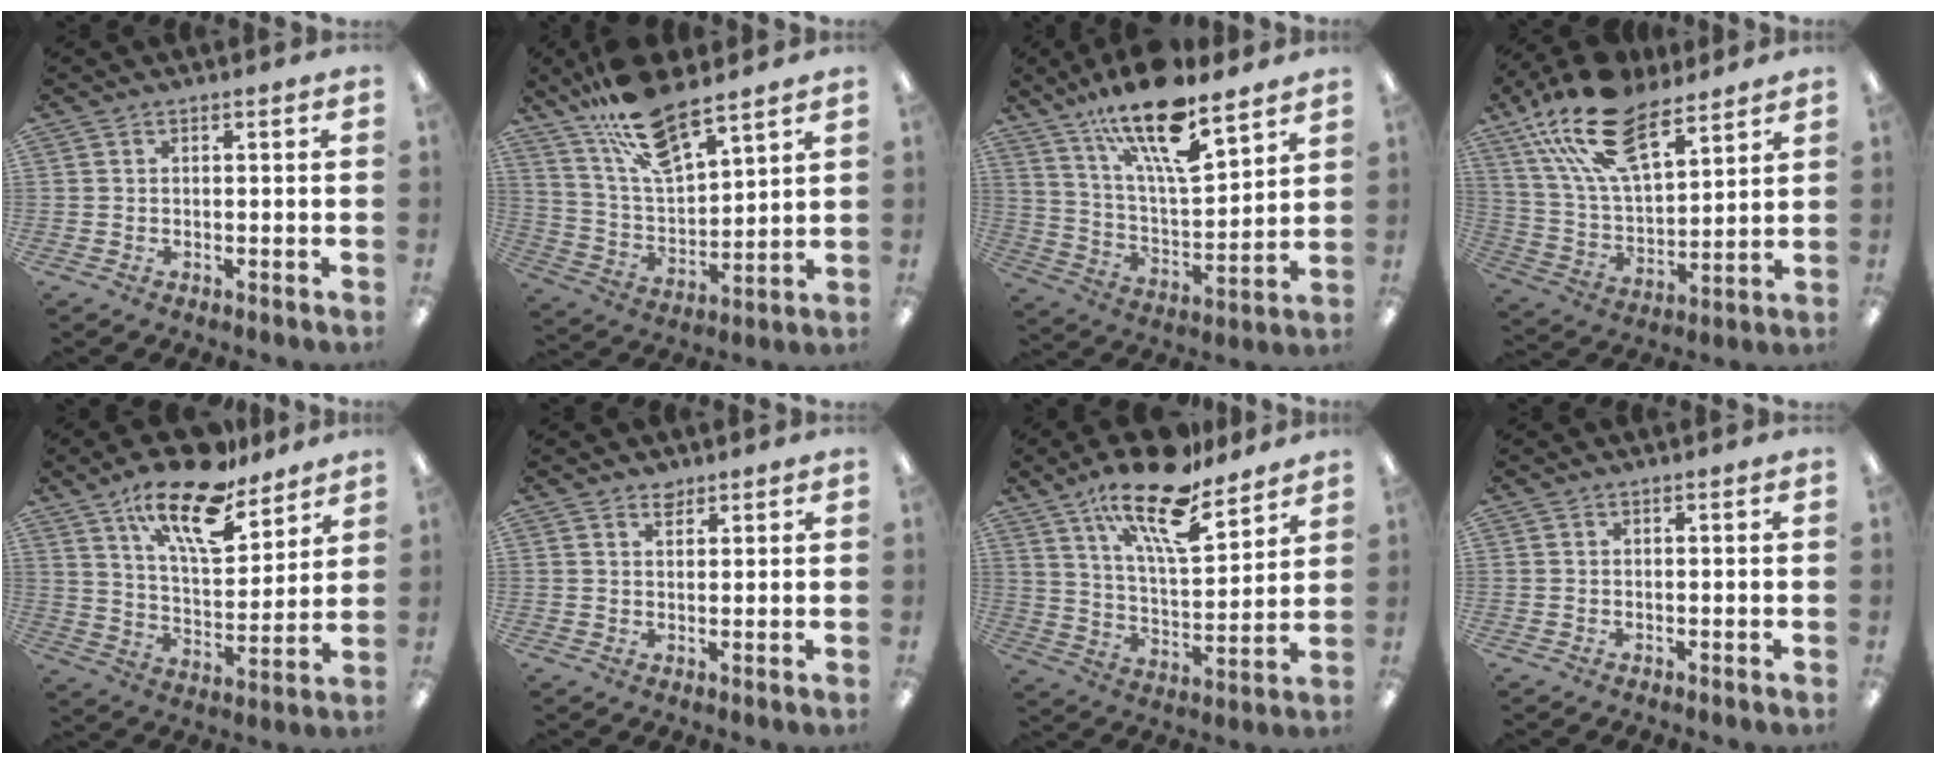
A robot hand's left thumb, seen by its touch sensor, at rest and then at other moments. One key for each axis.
{"total": 16.0, "fx": 12.4, "fy": 4.8, "fz": 8.9, "tx": -0.174, "ty": -0.066, "tz": 0.218}
{"total": 20.0, "fx": 13.9, "fy": 6.2, "fz": 13.0, "tx": -0.218, "ty": -0.083, "tz": 0.233}
{"total": 21.1, "fx": 13.8, "fy": 9.8, "fz": 12.6, "tx": -0.245, "ty": -0.061, "tz": 0.248}
{"total": 18.3, "fx": 13.2, "fy": 7.0, "fz": 10.7, "tx": -0.176, "ty": -0.075, "tz": 0.222}
{"total": 2.4, "fx": 1.9, "fy": 1.1, "fz": 0.8, "tx": -0.002, "ty": -0.009, "tz": 0.033}
{"total": 20.0, "fx": 14.2, "fy": 6.7, "fz": 12.4, "tx": -0.211, "ty": -0.081, "tz": 0.240}
{"total": 0.0}